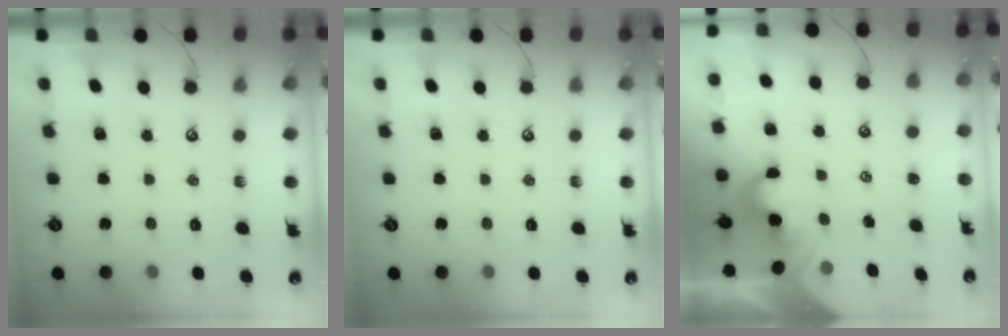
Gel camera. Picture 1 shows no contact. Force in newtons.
{"total": 0.0}
{"total": 1.9, "press": 1.9, "slide": 0.5}